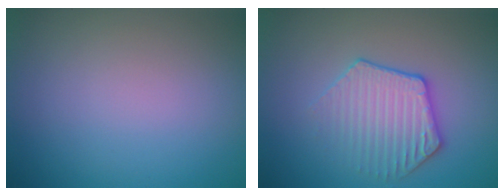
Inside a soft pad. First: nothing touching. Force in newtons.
{"total": 3.5, "press": 3.3, "slide": 0.9}